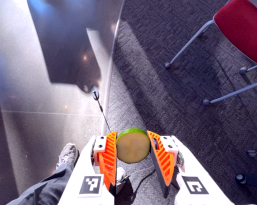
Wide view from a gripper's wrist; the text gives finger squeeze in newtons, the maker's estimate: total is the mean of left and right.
{"total": 11.6, "left": 12.1, "right": 11.2}